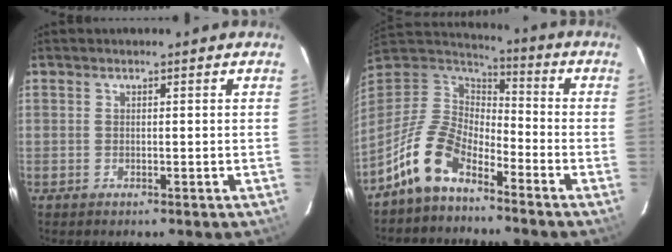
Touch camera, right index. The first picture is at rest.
{"total": 12.4, "force": [-8.1, 5.9, 7.2], "torque": [-0.156, 0.013, -0.165]}